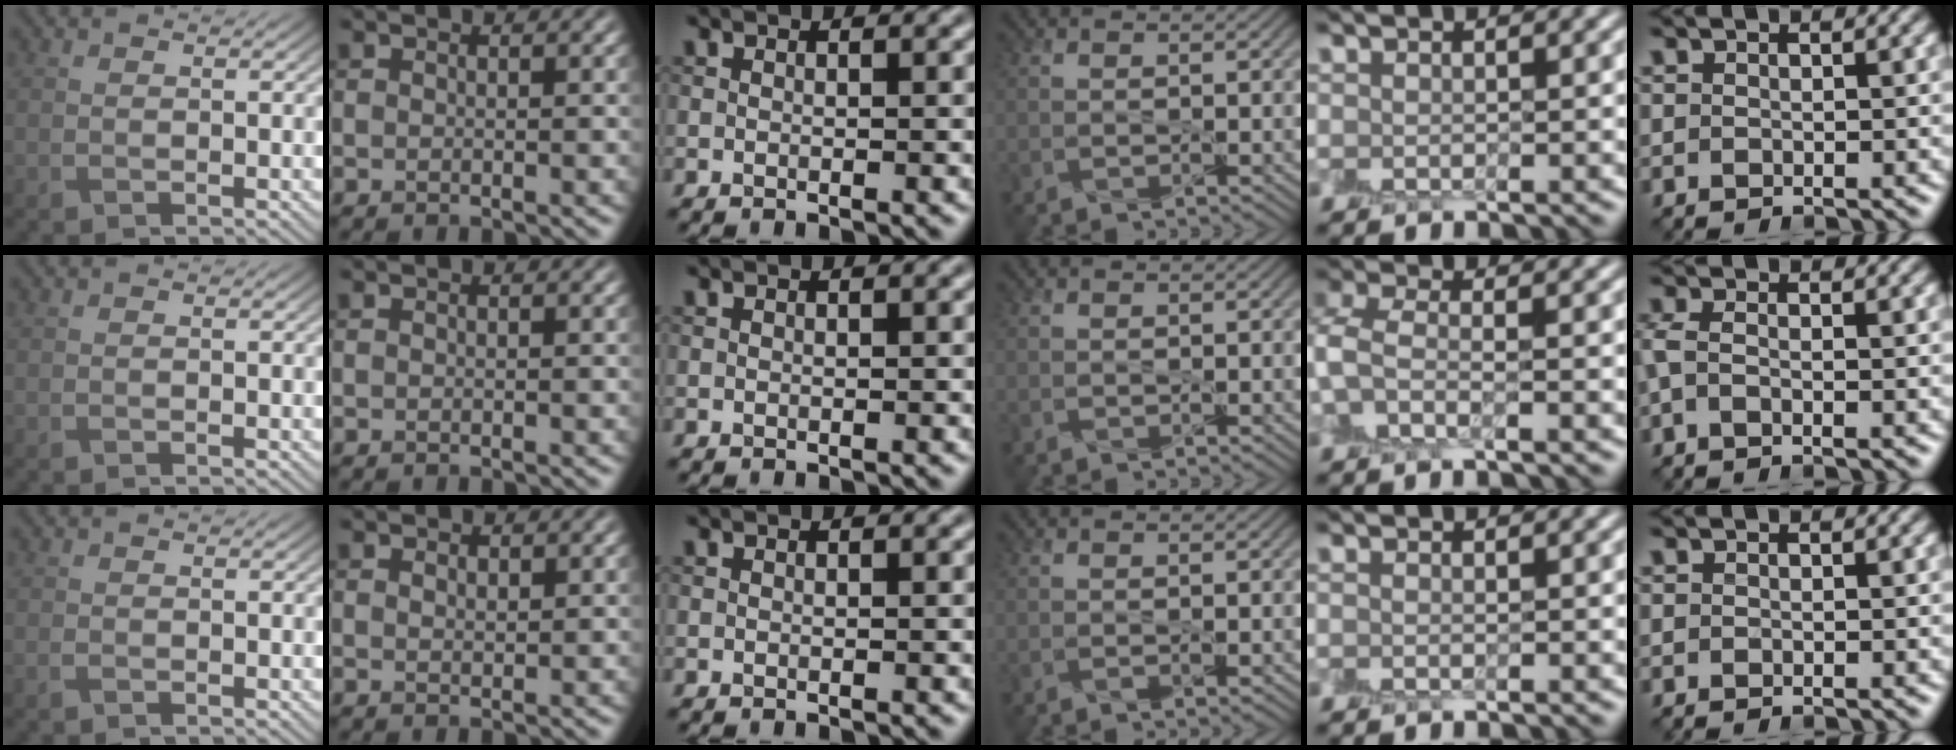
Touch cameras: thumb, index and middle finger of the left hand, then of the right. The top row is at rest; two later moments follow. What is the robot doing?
{"motion": "peel", "object": "small bumper sticker"}